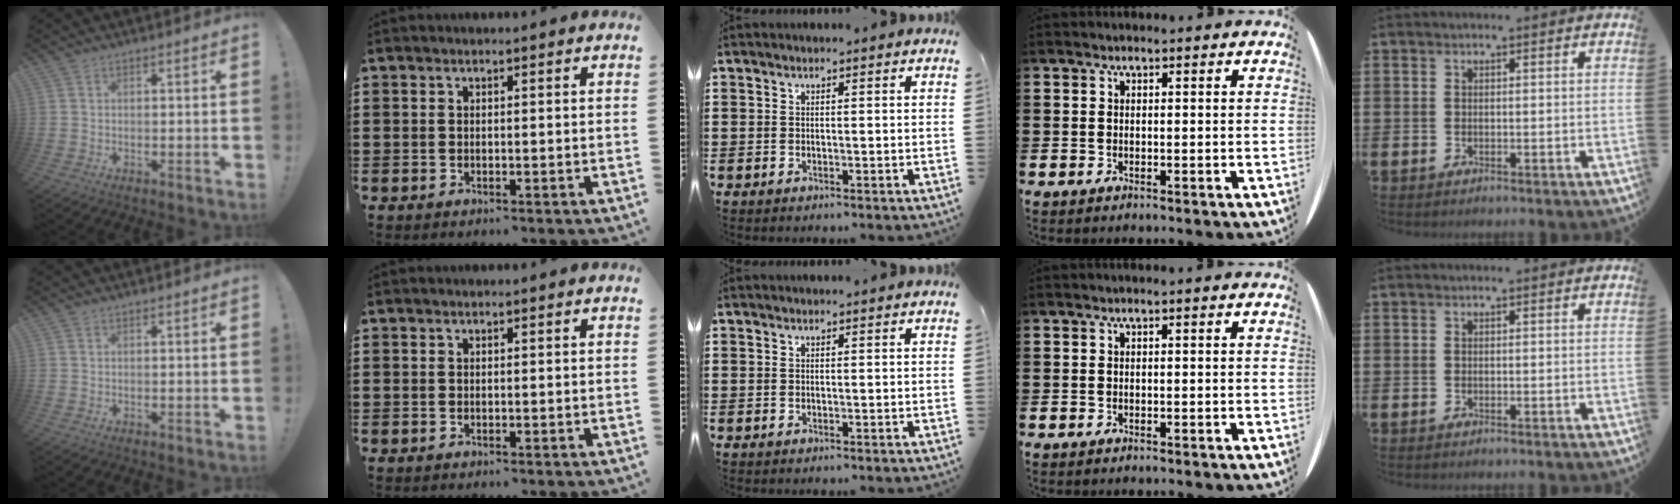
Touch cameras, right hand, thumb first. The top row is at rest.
{}